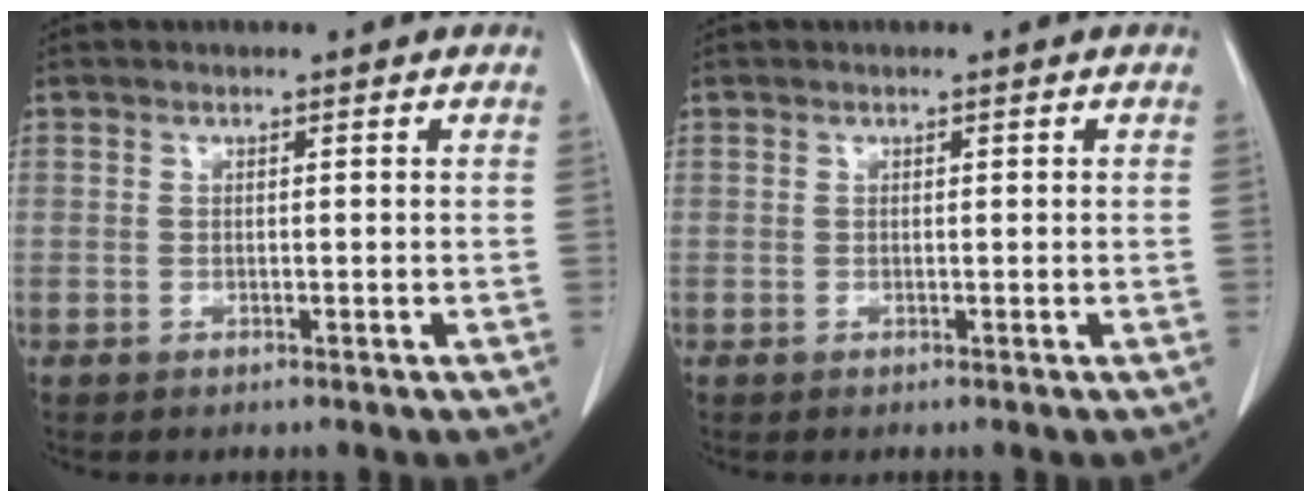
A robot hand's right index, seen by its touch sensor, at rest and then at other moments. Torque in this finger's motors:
{"motor_torque": [-0.17, 0.12, 0.09, 0.01]}